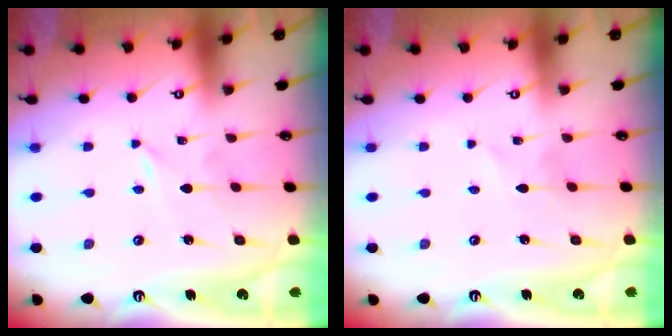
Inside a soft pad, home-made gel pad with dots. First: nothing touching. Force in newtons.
{"total": 0.7, "press": 0.7, "slide": 0.0}